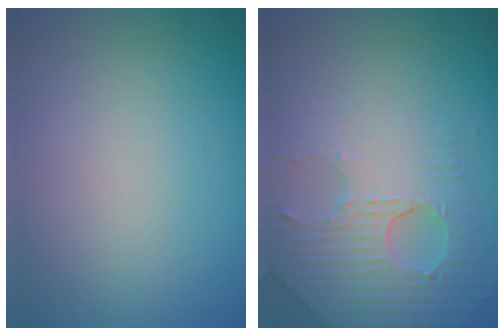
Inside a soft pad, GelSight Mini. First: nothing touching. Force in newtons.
{"total": 4.5, "press": 4.3, "slide": 1.3}